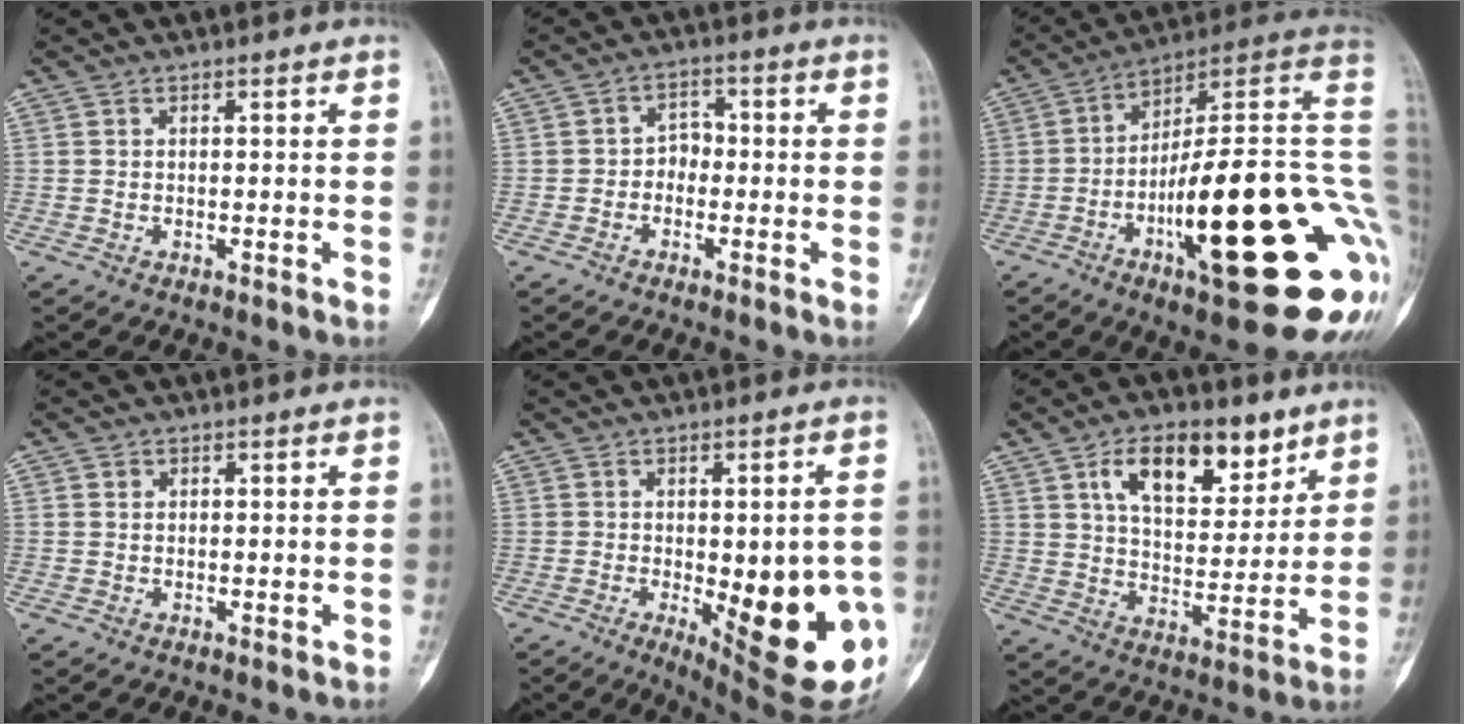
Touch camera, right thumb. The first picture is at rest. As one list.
[{"total": 3.2, "force": [-0.9, 2.6, 1.7], "torque": [0.000, 0.017, -0.027]}, {"total": 31.5, "force": [-4.8, 8.2, 30.0], "torque": [-0.333, 0.041, -0.067]}, {"total": 1.2, "force": [0.3, 1.0, 0.4], "torque": [0.000, 0.002, 0.004]}, {"total": 19.6, "force": [-4.7, 7.3, 17.6], "torque": [-0.159, -0.003, -0.033]}, {"total": 14.8, "force": [8.0, 7.7, 9.8], "torque": [-0.114, -0.035, 0.136]}]